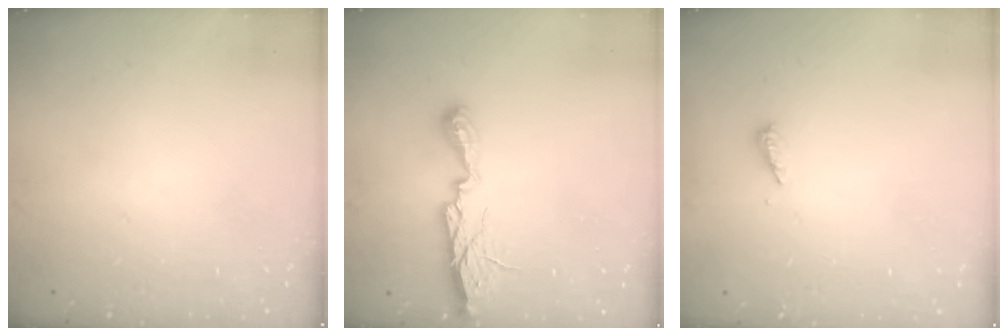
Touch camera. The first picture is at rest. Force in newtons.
{"total": 9.9, "press": 9.9, "slide": 0.3}
{"total": 3.6, "press": 3.6, "slide": 0.3}